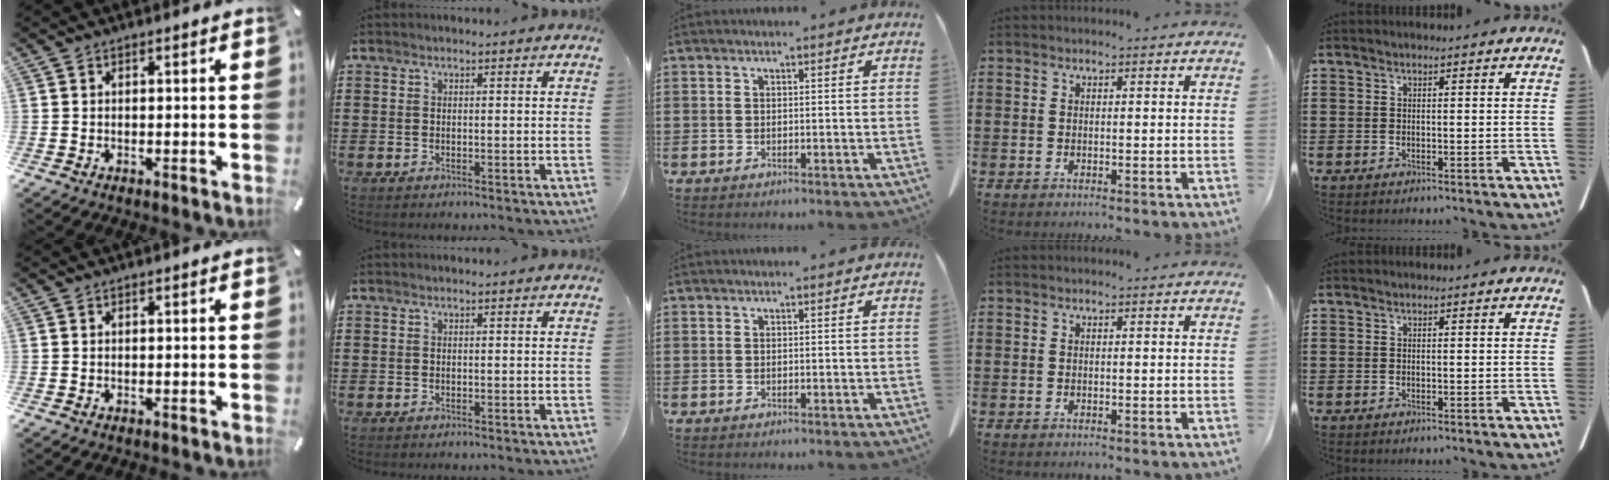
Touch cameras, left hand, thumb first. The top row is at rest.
{}